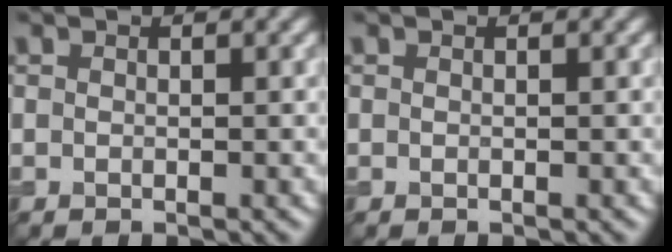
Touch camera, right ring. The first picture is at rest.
{"total": 0.0}